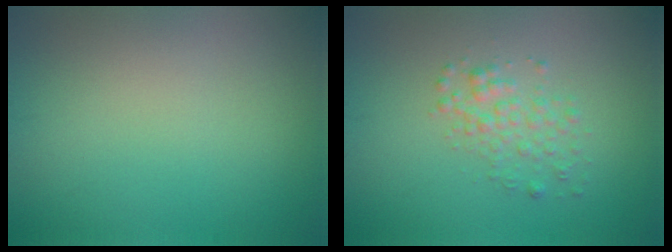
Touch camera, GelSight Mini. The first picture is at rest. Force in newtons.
{"total": 2.1, "press": 2.1, "slide": 0.1}